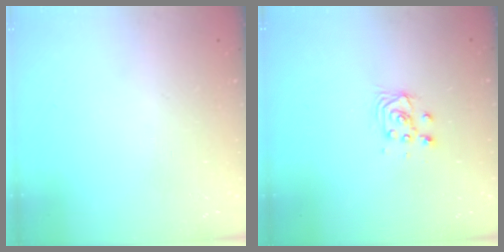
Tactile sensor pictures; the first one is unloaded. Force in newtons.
{"total": 3.7, "press": 3.7, "slide": 0.3}